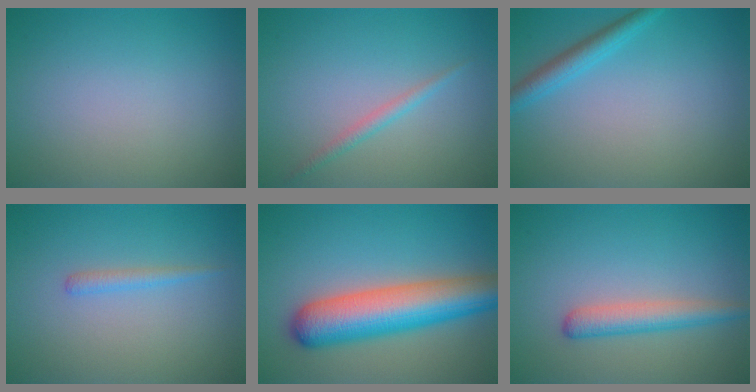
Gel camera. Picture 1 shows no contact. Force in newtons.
{"total": 1.3, "press": 1.3, "slide": 0.1}
{"total": 2.3, "press": 2.3, "slide": 0.2}
{"total": 1.1, "press": 1.1, "slide": 0.1}
{"total": 8.9, "press": 8.9, "slide": 0.4}
{"total": 2.9, "press": 2.9, "slide": 0.1}